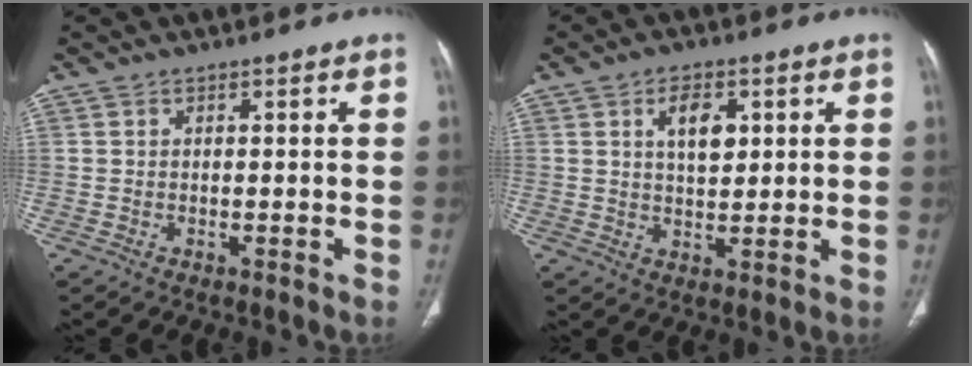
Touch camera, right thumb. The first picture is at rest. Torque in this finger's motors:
{"motor_torque": [1.25, 2.76, 0.04, 0.20, 0.03]}